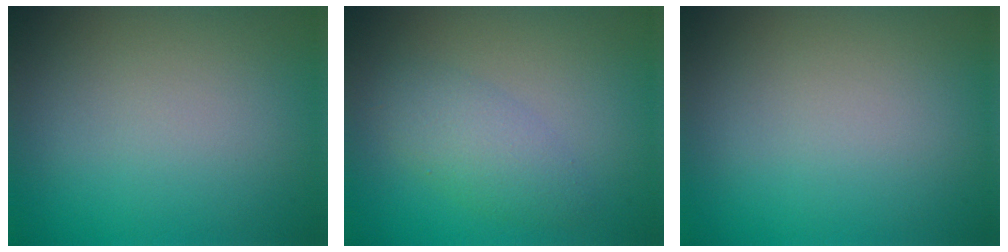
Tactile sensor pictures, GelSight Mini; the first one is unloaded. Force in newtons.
{"total": 2.7, "press": 2.7, "slide": 0.0}
{"total": 0.0}